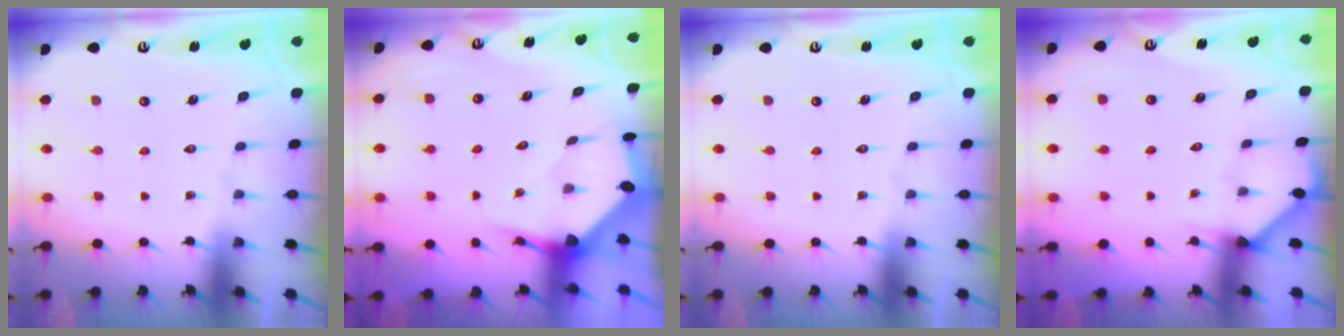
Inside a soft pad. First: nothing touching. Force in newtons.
{"total": 3.6, "press": 3.5, "slide": 0.4}
{"total": 0.0}
{"total": 1.4, "press": 1.4, "slide": 0.1}